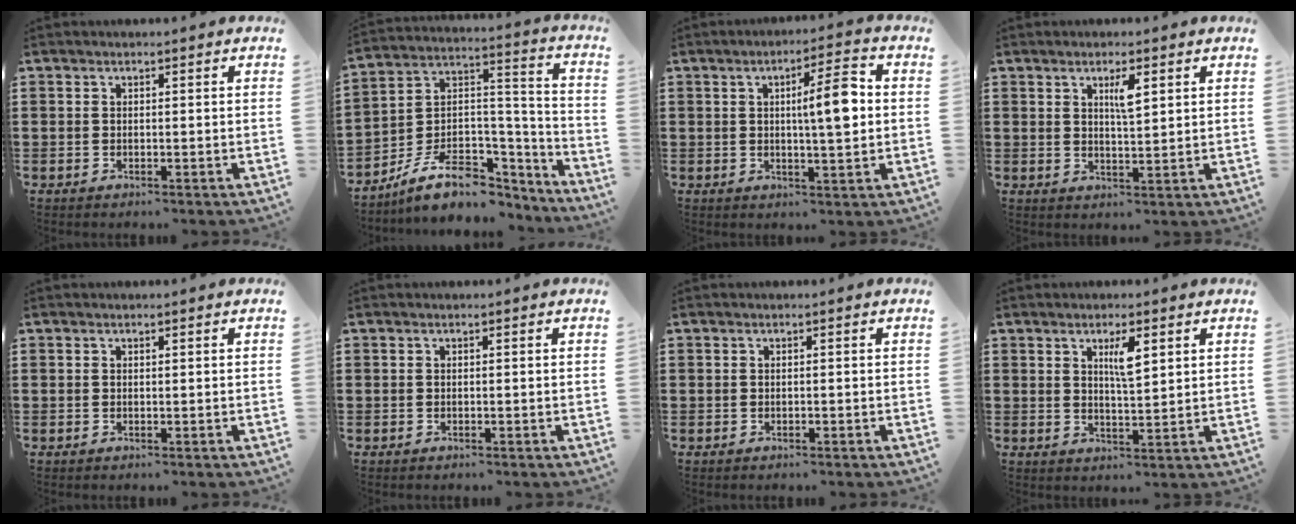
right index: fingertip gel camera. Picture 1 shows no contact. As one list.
[{"total": 10.4, "force": [-7.0, 5.5, 5.4], "torque": [-0.116, 0.018, -0.127]}, {"total": 7.2, "force": [0.8, 1.3, 7.0], "torque": [-0.113, -0.002, 0.007]}, {"total": 3.3, "force": [1.5, 0.7, 2.9], "torque": [-0.044, -0.002, 0.019]}, {"total": 0.0}, {"total": 0.0}, {"total": 0.0}, {"total": 3.9, "force": [1.8, 0.9, 3.4], "torque": [-0.056, -0.001, 0.025]}]